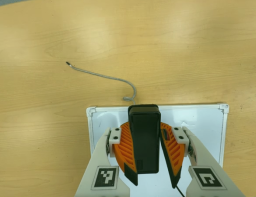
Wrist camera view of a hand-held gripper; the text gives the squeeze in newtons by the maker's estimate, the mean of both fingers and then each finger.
{"total": 11.7, "left": 10.2, "right": 13.2}